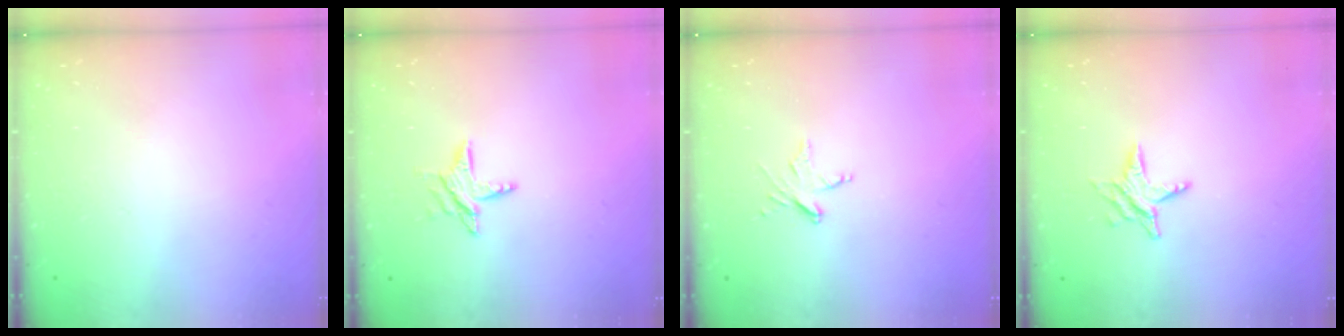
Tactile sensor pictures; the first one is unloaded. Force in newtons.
{"total": 6.0, "press": 6.0, "slide": 0.5}
{"total": 3.6, "press": 3.6, "slide": 0.3}
{"total": 5.8, "press": 5.8, "slide": 0.5}